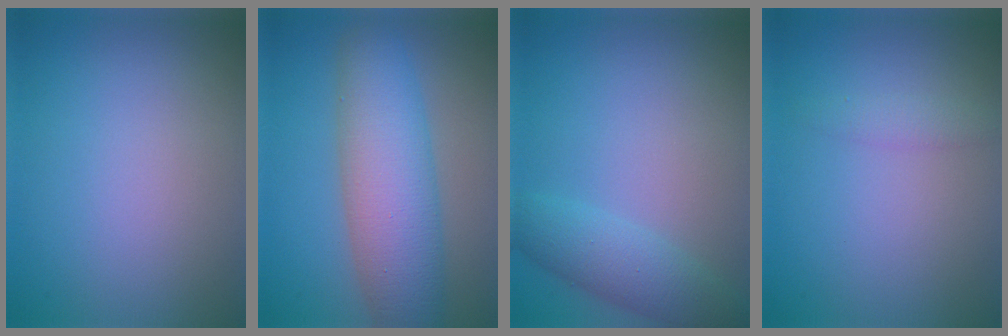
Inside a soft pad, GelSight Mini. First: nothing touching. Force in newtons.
{"total": 7.9, "press": 7.9, "slide": 0.2}
{"total": 3.5, "press": 3.5, "slide": 0.1}
{"total": 1.3, "press": 1.3, "slide": 0.0}